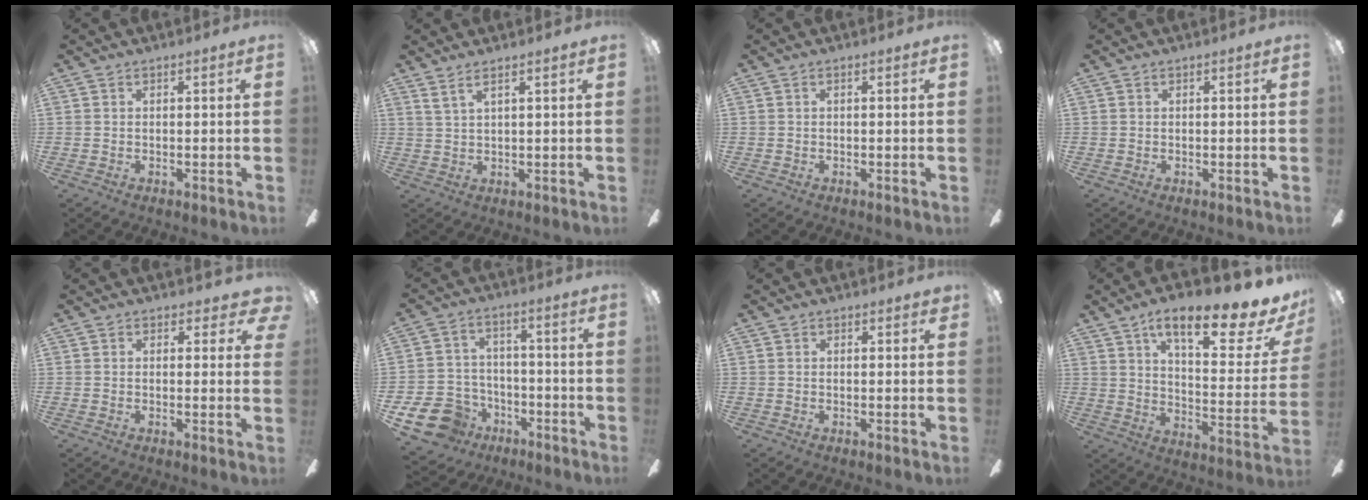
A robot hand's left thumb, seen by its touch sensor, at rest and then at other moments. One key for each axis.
{"total": 2.6, "fx": 2.0, "fy": 0.1, "fz": 1.7, "tx": -0.038, "ty": -0.002, "tz": 0.036}
{"total": 0.0}
{"total": 0.0}
{"total": 2.5, "fx": 1.4, "fy": 1.6, "fz": 1.3, "tx": -0.002, "ty": -0.006, "tz": 0.023}
{"total": 13.4, "fx": -7.4, "fy": 9.8, "fz": 5.4, "tx": -0.134, "ty": 0.049, "tz": -0.128}
{"total": 0.8, "fx": 0.6, "fy": 0.5, "fz": 0.2, "tx": 0.011, "ty": -0.004, "tz": 0.007}
{"total": 18.4, "fx": 12.5, "fy": 5.4, "fz": 12.3, "tx": -0.186, "ty": -0.083, "tz": 0.200}